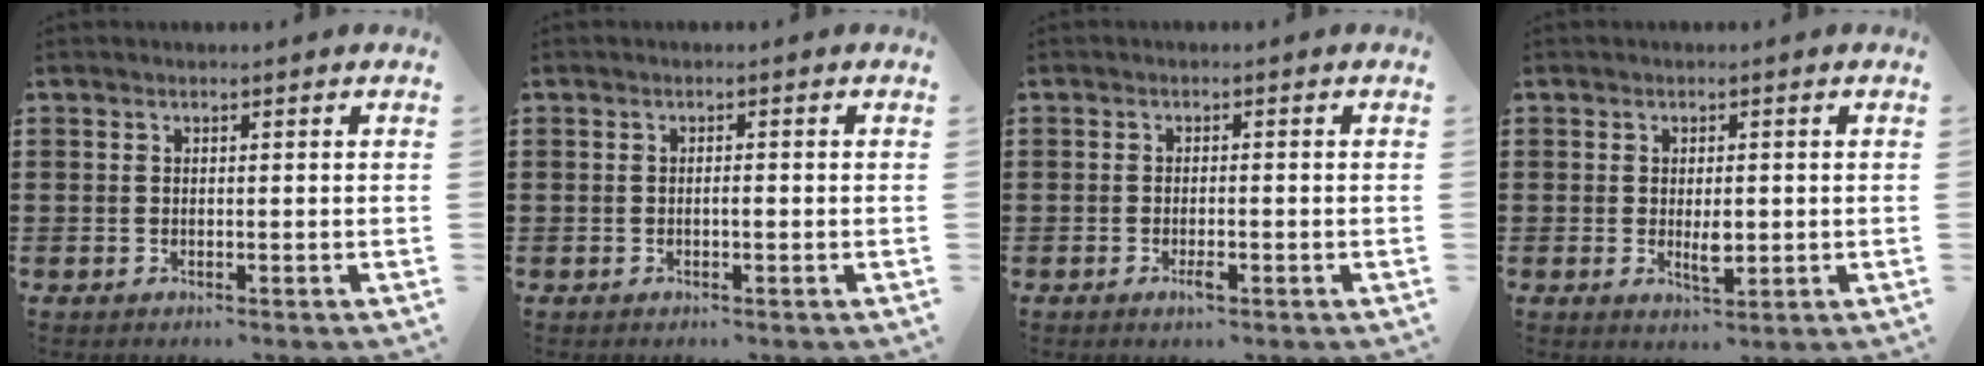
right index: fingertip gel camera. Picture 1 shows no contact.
{"total": 0.9, "force": [-0.4, 0.2, 0.8], "torque": [-0.015, -0.003, -0.006]}
{"total": 1.9, "force": [-1.0, 0.5, 1.5], "torque": [-0.027, 0.000, -0.017]}
{"total": 2.9, "force": [-0.1, 1.2, 2.6], "torque": [-0.049, 0.002, -0.001]}